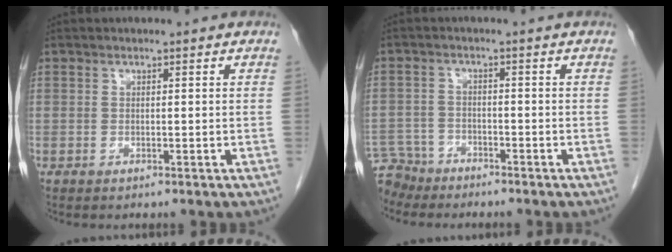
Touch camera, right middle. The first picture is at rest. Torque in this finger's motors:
{"motor_torque": [0.38, -0.51, 0.12, -0.08]}